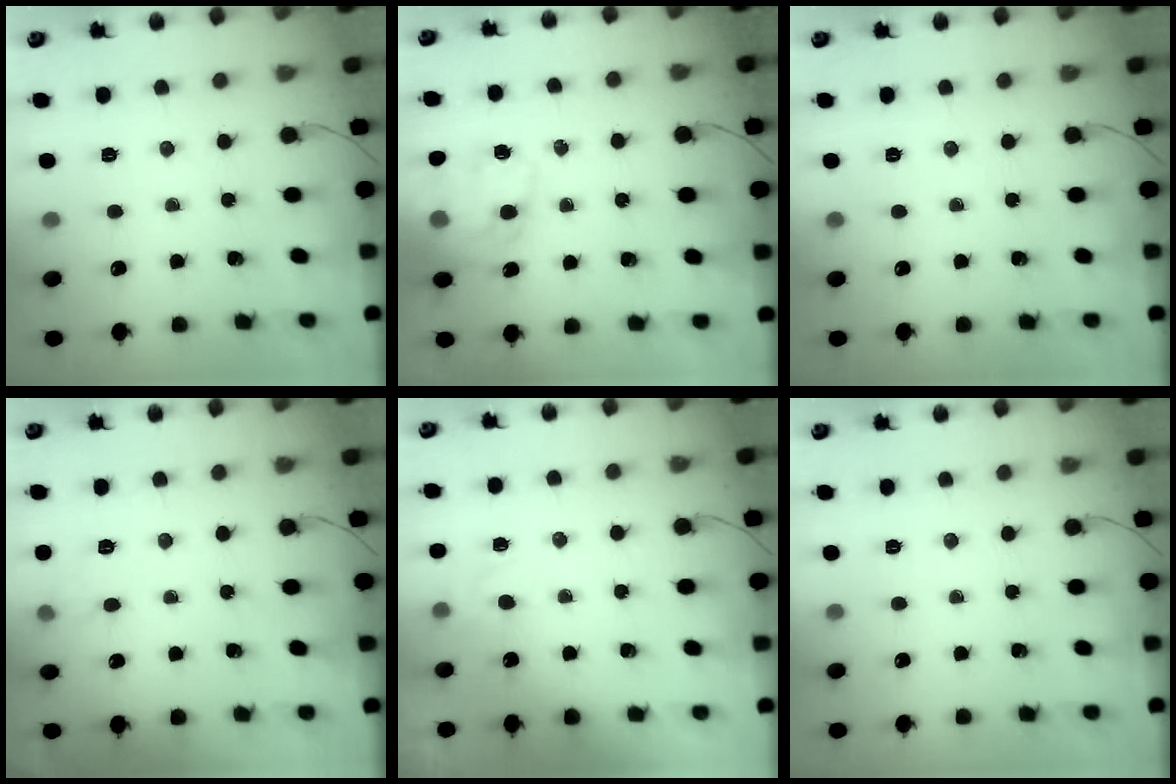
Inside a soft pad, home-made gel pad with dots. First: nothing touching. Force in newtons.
{"total": 16.8, "press": 16.4, "slide": 3.6}
{"total": 0.0}
{"total": 5.0, "press": 4.6, "slide": 1.9}
{"total": 3.7, "press": 3.3, "slide": 1.6}
{"total": 0.0}